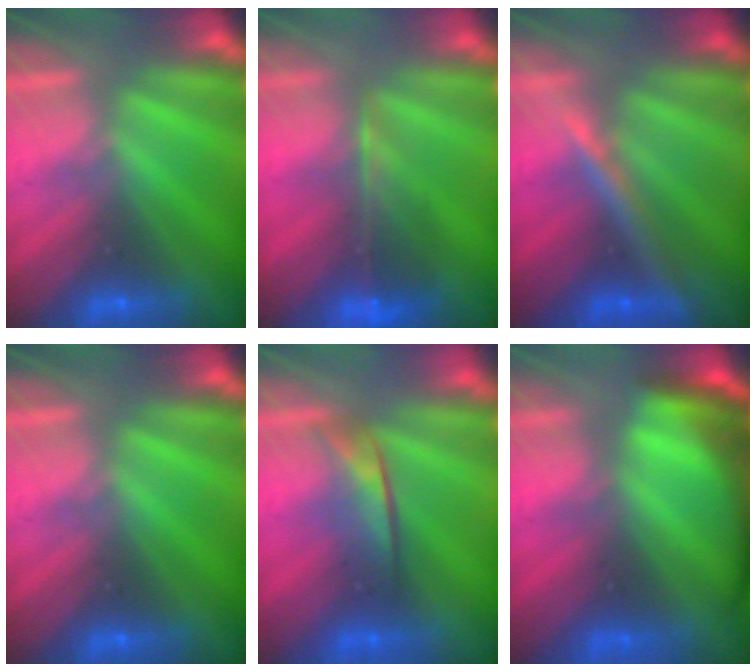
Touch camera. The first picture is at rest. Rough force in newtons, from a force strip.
{"total": 8.4}
{"total": 2.4}
{"total": 0.0}
{"total": 2.1}
{"total": 7.6}